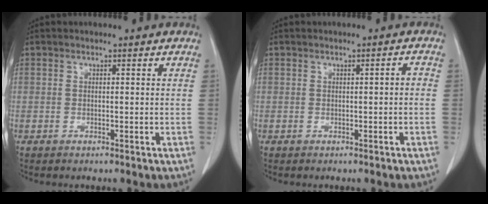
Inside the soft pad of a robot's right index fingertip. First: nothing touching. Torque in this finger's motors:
{"motor_torque": [0.16, -0.25, 0.06, 0.03]}